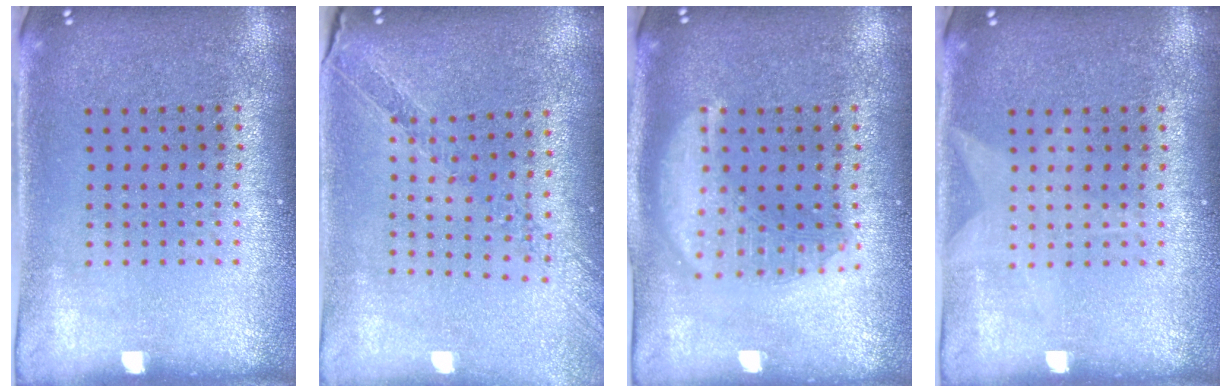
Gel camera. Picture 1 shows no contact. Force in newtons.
{"total": 0.6, "press": 0.6, "slide": 0.1}
{"total": 2.9, "press": 2.9, "slide": 0.3}
{"total": 0.9, "press": 0.9, "slide": 0.2}